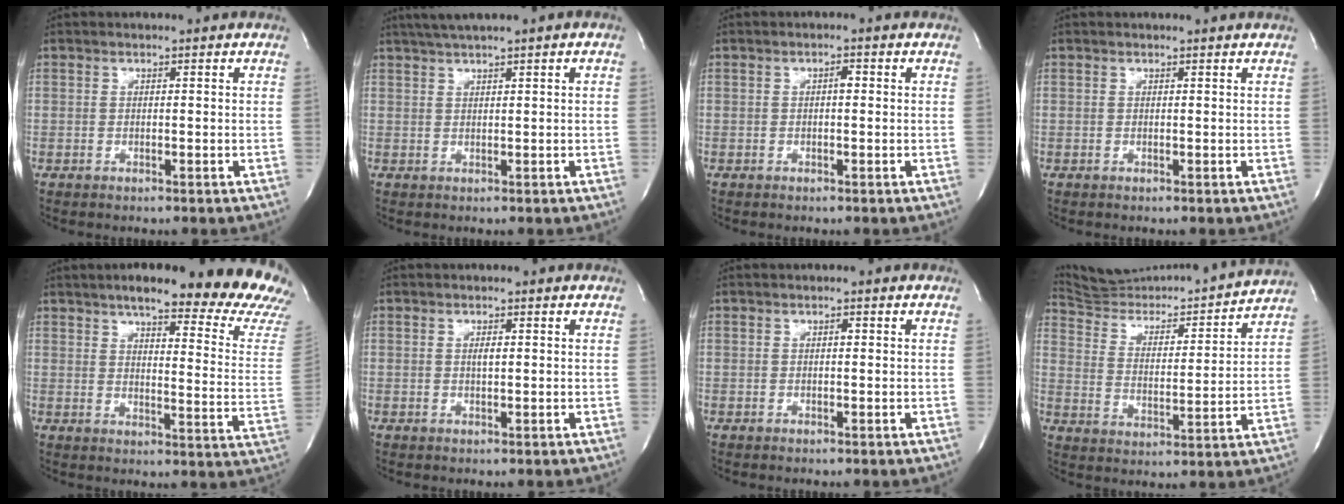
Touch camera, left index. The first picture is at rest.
{"total": 3.5, "force": [2.1, -0.5, 2.8], "torque": [-0.059, 0.012, 0.043]}
{"total": 1.1, "force": [-0.4, 0.3, 0.9], "torque": [-0.014, -0.002, -0.007]}
{"total": 0.6, "force": [0.5, -0.3, 0.0], "torque": [-0.008, -0.010, 0.004]}
{"total": 25.0, "force": [21.6, 3.0, 12.3], "torque": [-0.148, -0.083, 0.239]}
{"total": 1.0, "force": [-0.3, 0.1, 1.0], "torque": [-0.019, -0.004, -0.004]}
{"total": 0.5, "force": [-0.4, 0.1, 0.4], "torque": [-0.006, -0.003, -0.007]}
{"total": 17.4, "force": [17.1, 0.9, 3.1], "torque": [-0.054, -0.034, 0.254]}